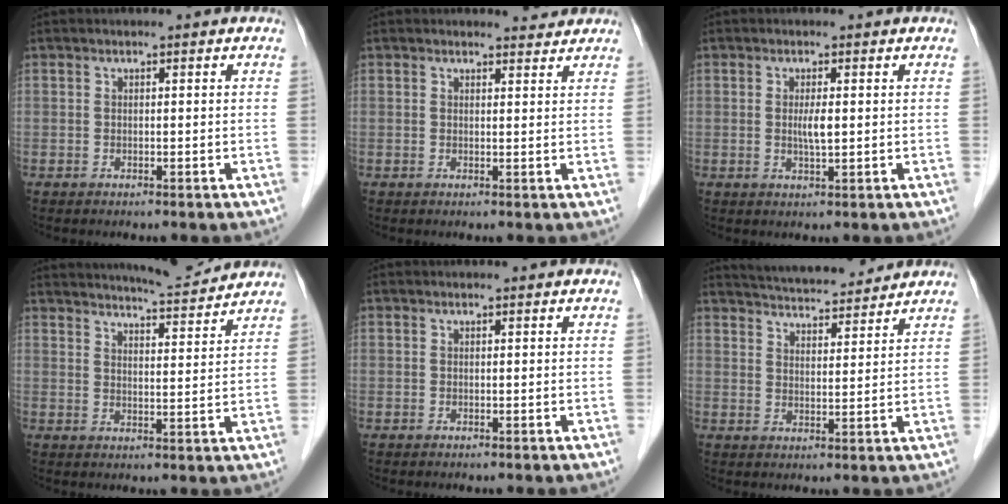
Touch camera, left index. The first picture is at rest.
{"total": 2.1, "force": [2.0, 0.5, -0.2], "torque": [-0.005, -0.006, 0.022]}
{"total": 2.2, "force": [0.2, 0.3, 2.2], "torque": [-0.044, -0.003, 0.004]}
{"total": 9.6, "force": [9.2, 0.2, 2.6], "torque": [-0.047, 0.001, 0.128]}
{"total": 0.0}
{"total": 11.8, "force": [11.1, 1.7, 3.8], "torque": [-0.063, 0.014, 0.164]}